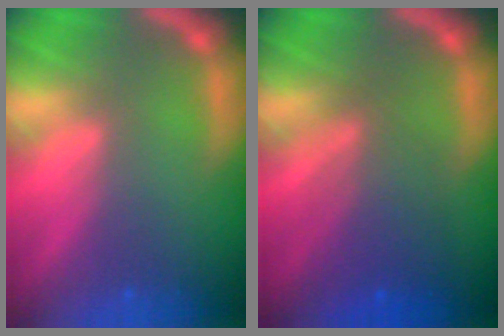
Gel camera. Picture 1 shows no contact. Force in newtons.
{"total": 5.6}